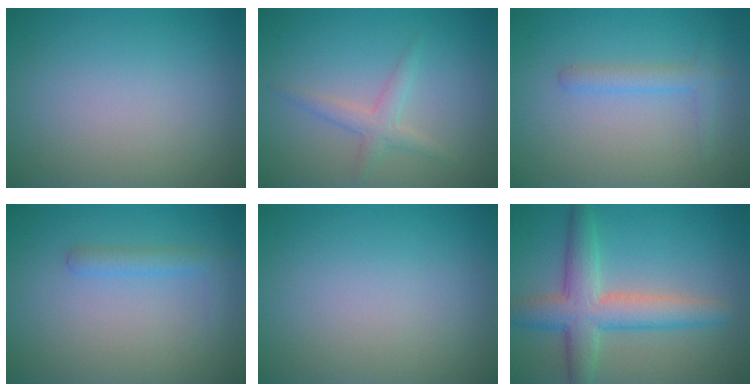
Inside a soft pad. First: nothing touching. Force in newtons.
{"total": 2.0, "press": 2.0, "slide": 0.1}
{"total": 1.7, "press": 1.7, "slide": 0.1}
{"total": 1.6, "press": 1.6, "slide": 0.1}
{"total": 0.0}
{"total": 6.0, "press": 6.0, "slide": 0.4}